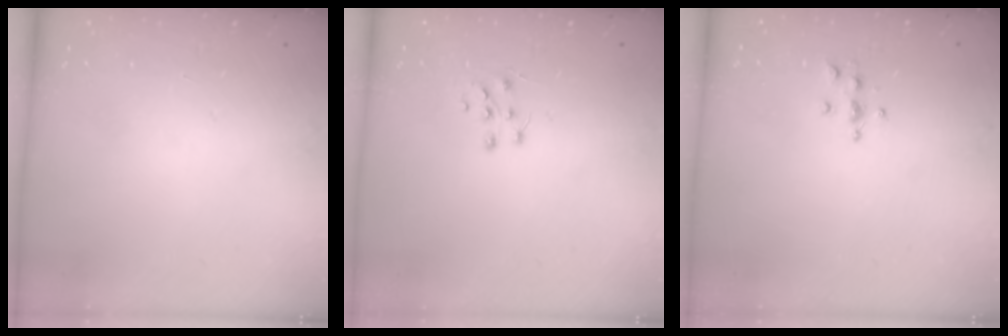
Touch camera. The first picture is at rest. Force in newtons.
{"total": 5.5, "press": 5.5, "slide": 0.6}
{"total": 4.6, "press": 4.5, "slide": 0.5}